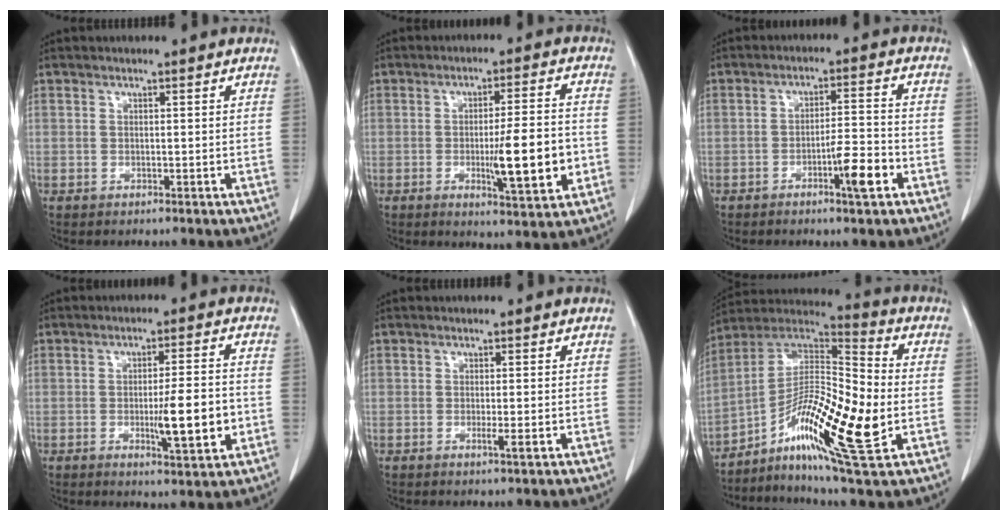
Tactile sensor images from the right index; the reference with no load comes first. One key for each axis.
{"total": 10.4, "fx": -2.4, "fy": 1.0, "fz": 10.1, "tx": -0.146, "ty": -0.008, "tz": -0.033}
{"total": 6.2, "fx": -3.0, "fy": 0.4, "fz": 5.4, "tx": -0.084, "ty": 0.001, "tz": -0.049}
{"total": 8.4, "fx": -1.9, "fy": 0.9, "fz": 8.2, "tx": -0.118, "ty": -0.007, "tz": -0.027}
{"total": 1.6, "fx": -0.6, "fy": -0.1, "fz": 1.5, "tx": -0.022, "ty": -0.004, "tz": -0.009}
{"total": 19.3, "fx": -5.0, "fy": 3.2, "fz": 18.3, "tx": -0.335, "ty": 0.001, "tz": -0.091}